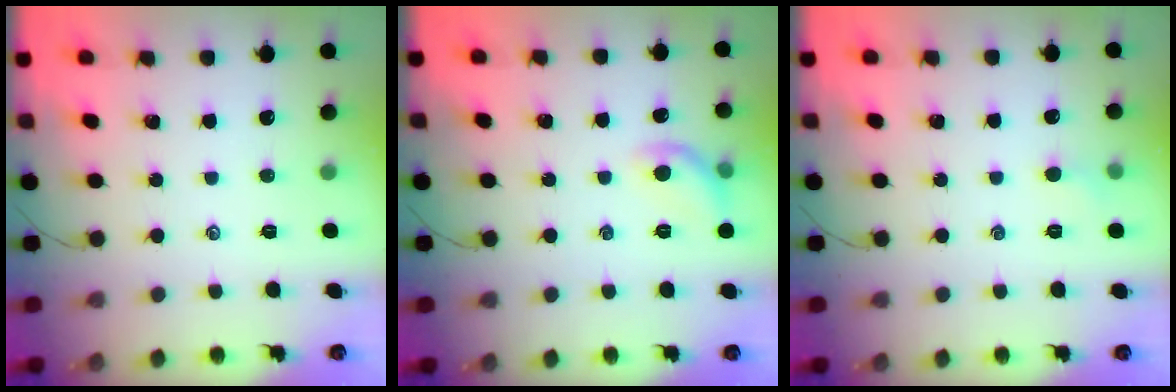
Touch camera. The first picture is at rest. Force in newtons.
{"total": 7.7, "press": 7.6, "slide": 1.1}
{"total": 3.3, "press": 3.1, "slide": 1.1}